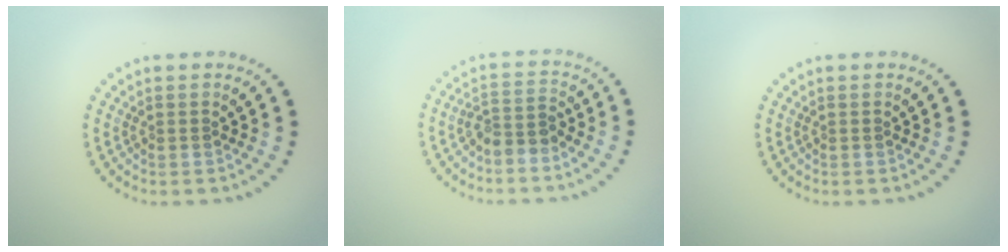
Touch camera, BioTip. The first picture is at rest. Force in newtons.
{"total": 2.4, "press": 1.9, "slide": 1.5}
{"total": 0.0}